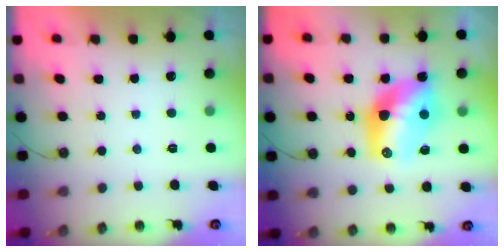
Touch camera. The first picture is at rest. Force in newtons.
{"total": 14.2, "press": 14.2, "slide": 1.0}